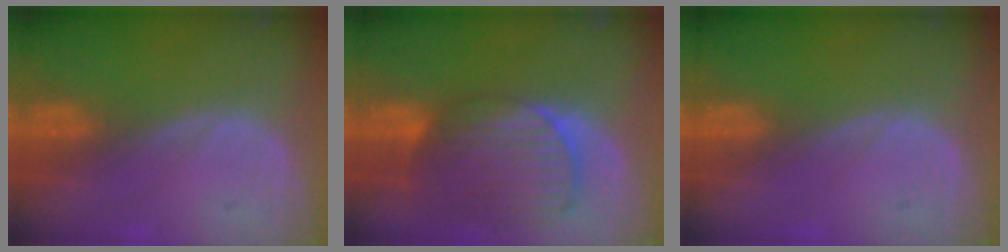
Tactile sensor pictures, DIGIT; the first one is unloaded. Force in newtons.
{"total": 10.0, "press": 8.6, "slide": 5.0}
{"total": 0.0}